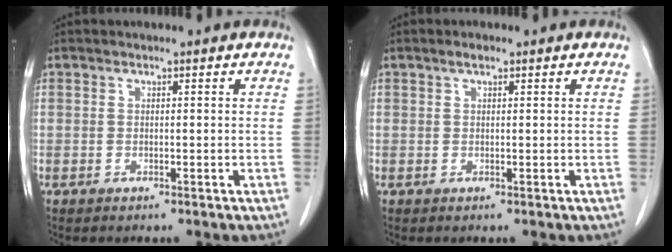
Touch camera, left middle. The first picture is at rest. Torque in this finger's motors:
{"motor_torque": [0.16, -0.10, -0.05, 0.01]}